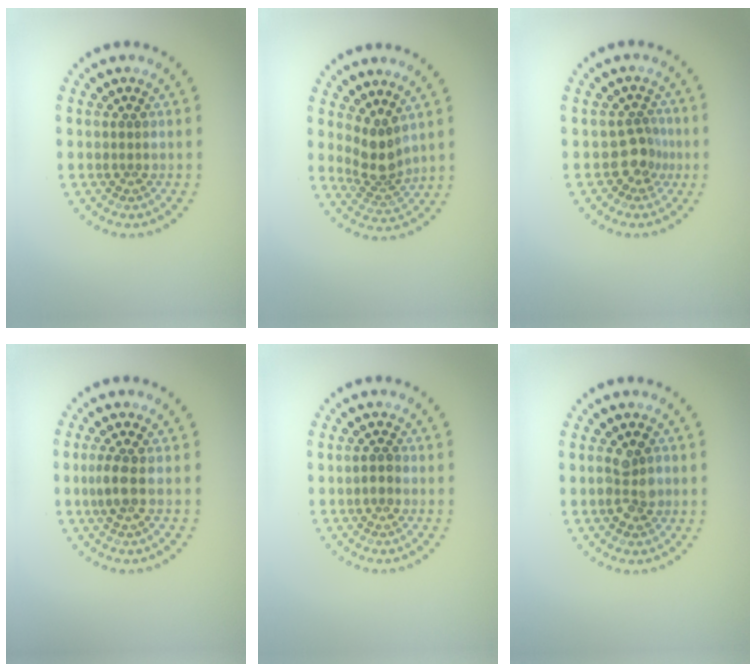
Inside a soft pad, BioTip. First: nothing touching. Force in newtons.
{"total": 2.9, "press": 2.2, "slide": 2.0}
{"total": 2.2, "press": 1.6, "slide": 1.5}
{"total": 1.7, "press": 1.5, "slide": 0.8}
{"total": 1.0, "press": 1.0, "slide": 0.2}
{"total": 2.5, "press": 2.5, "slide": 0.5}